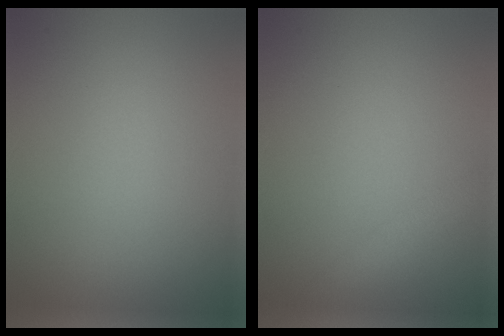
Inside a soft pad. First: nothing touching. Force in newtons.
{"total": 1.6, "press": 1.6, "slide": 0.0}